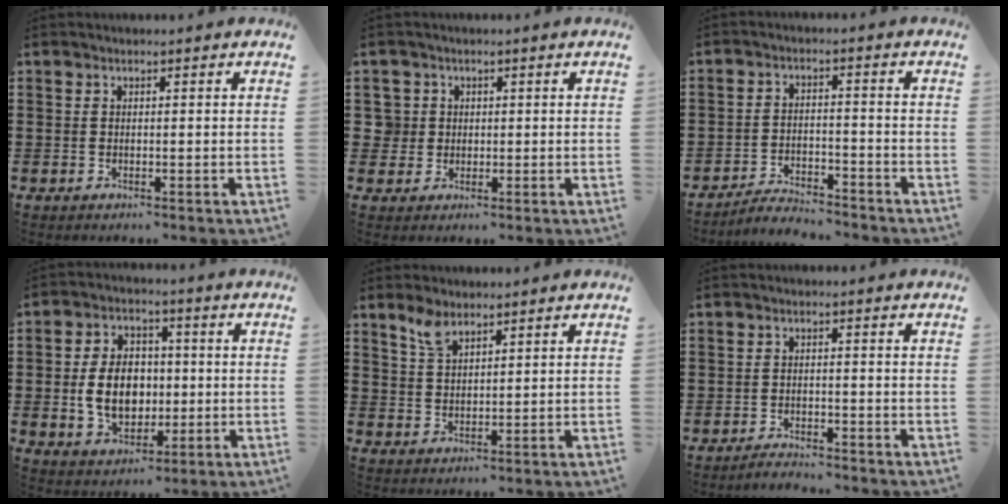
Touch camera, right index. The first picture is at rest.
{"total": 3.0, "force": [0.4, 3.0, 0.2], "torque": [-0.019, 0.012, 0.006]}
{"total": 3.7, "force": [-3.7, 0.4, 0.5], "torque": [-0.013, 0.007, -0.076]}
{"total": 8.9, "force": [-0.5, 6.5, 6.0], "torque": [-0.124, 0.006, -0.013]}
{"total": 4.1, "force": [2.9, 1.6, 2.3], "torque": [-0.053, 0.002, 0.055]}
{"total": 2.0, "force": [-2.0, 0.1, 0.0], "torque": [-0.007, 0.002, -0.041]}